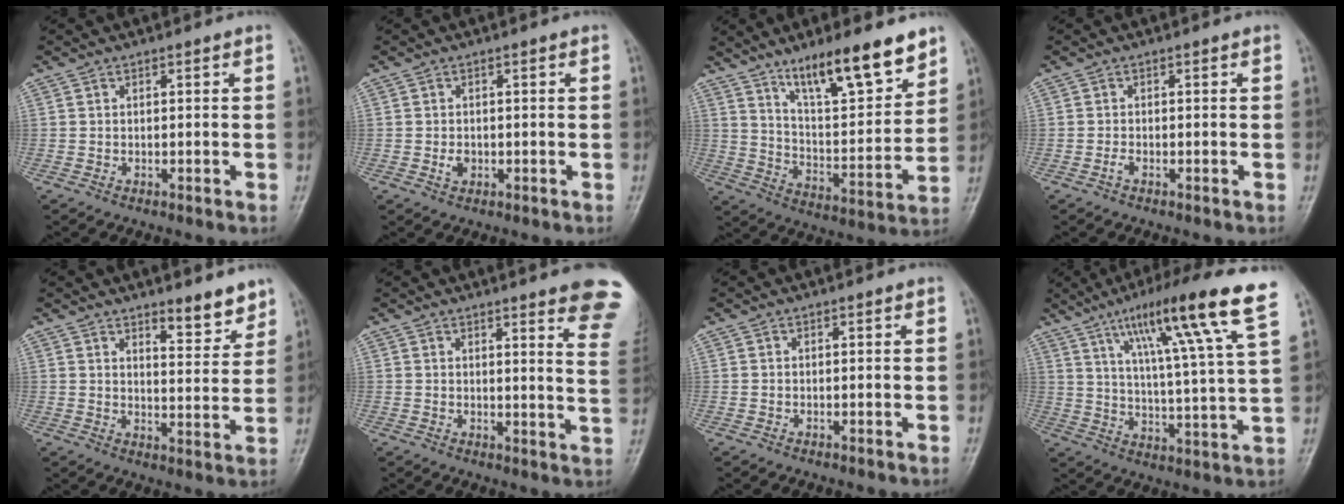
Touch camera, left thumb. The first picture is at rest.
{"total": 1.6, "force": [-0.4, 1.3, 1.0], "torque": [-0.012, 0.002, -0.006]}
{"total": 16.7, "force": [11.6, 4.2, 11.2], "torque": [-0.152, -0.070, 0.201]}
{"total": 0.8, "force": [-0.5, 0.3, 0.6], "torque": [-0.014, 0.002, -0.012]}
{"total": 6.7, "force": [5.2, 2.0, 3.7], "torque": [-0.033, -0.042, 0.074]}
{"total": 13.1, "force": [9.7, 1.5, 8.7], "torque": [-0.075, -0.060, 0.094]}
{"total": 0.0}
{"total": 18.7, "force": [10.7, 1.1, 15.4], "torque": [-0.233, -0.038, 0.162]}